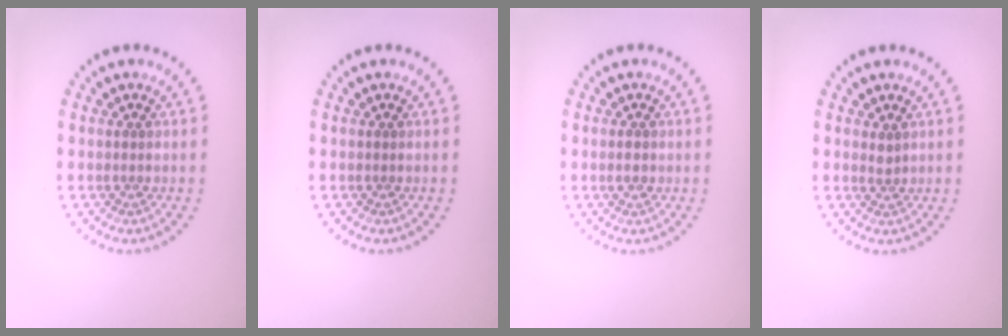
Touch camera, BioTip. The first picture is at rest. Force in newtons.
{"total": 0.0}
{"total": 0.9, "press": 0.9, "slide": 0.1}
{"total": 0.8, "press": 0.5, "slide": 0.6}